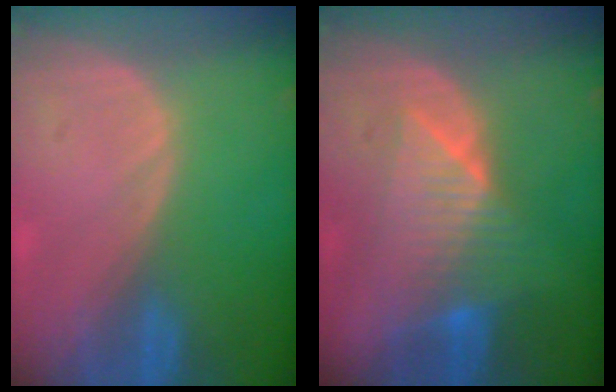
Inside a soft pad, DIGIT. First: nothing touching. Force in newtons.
{"total": 7.4, "press": 7.2, "slide": 1.6}